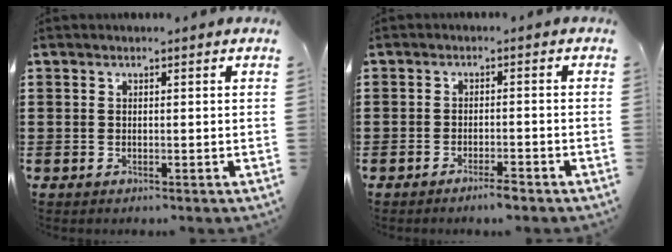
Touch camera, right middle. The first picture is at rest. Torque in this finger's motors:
{"motor_torque": [0.13, -0.09, 0.18, 0.03]}